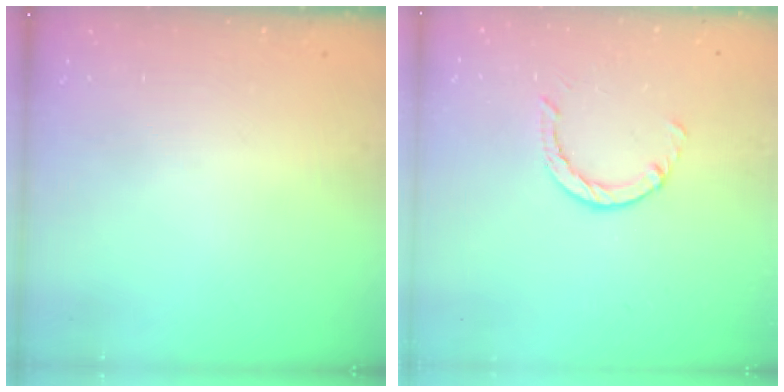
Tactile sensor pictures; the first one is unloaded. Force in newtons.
{"total": 2.4, "press": 2.4, "slide": 0.4}